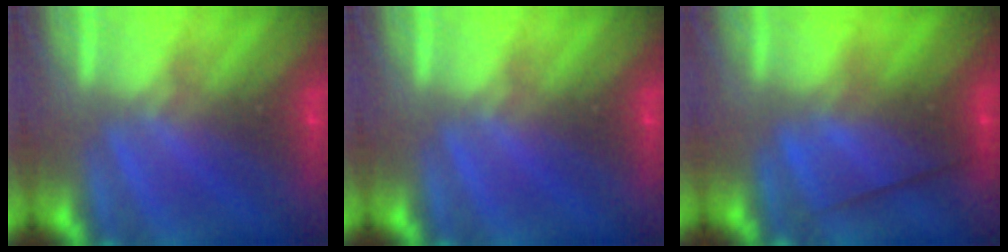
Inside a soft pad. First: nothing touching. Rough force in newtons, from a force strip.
{"total": 0.0}
{"total": 2.7}